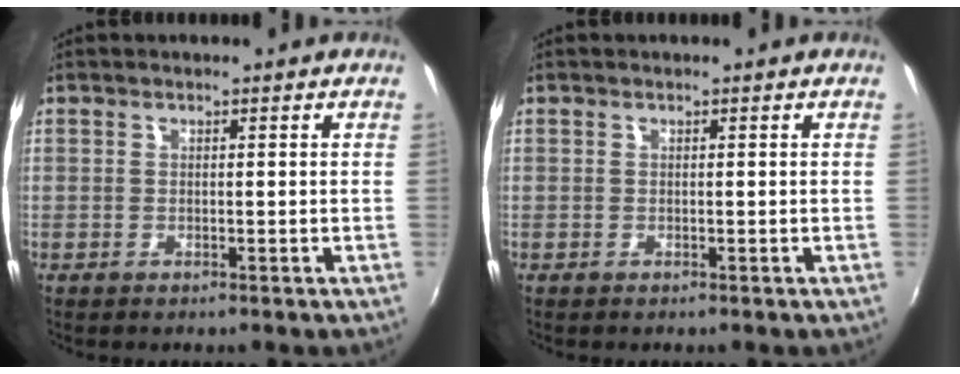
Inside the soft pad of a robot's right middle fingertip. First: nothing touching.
{"total": 0.0}